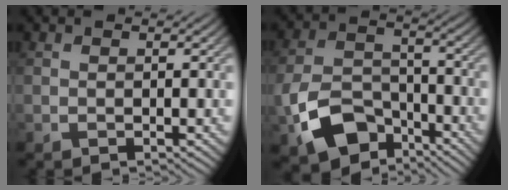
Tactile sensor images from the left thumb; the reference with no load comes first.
{"total": 10.4, "force": [-5.5, 6.5, 6.0], "torque": [-0.142, -0.021, -0.105]}